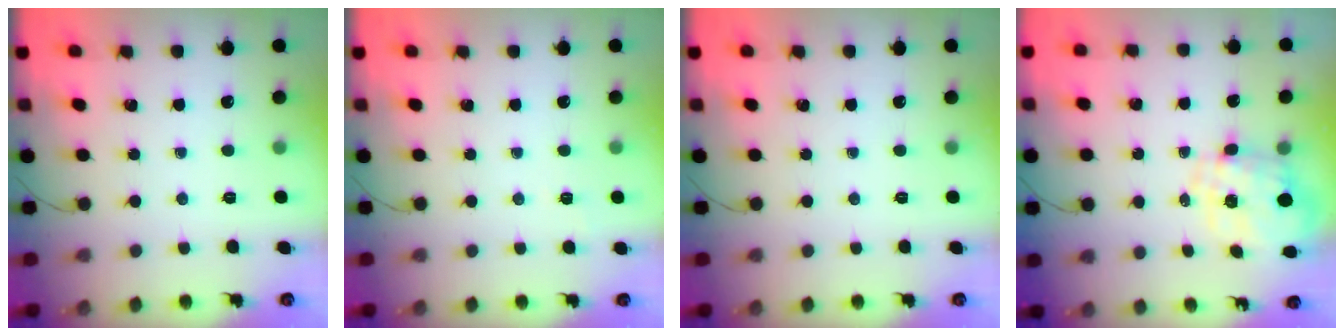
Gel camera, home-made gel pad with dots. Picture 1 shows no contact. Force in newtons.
{"total": 2.0, "press": 1.6, "slide": 1.2}
{"total": 0.0}
{"total": 2.2, "press": 1.8, "slide": 1.3}